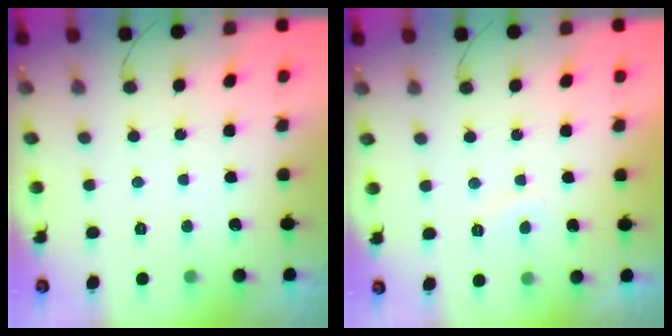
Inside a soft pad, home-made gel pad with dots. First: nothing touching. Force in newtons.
{"total": 2.0, "press": 1.9, "slide": 0.6}